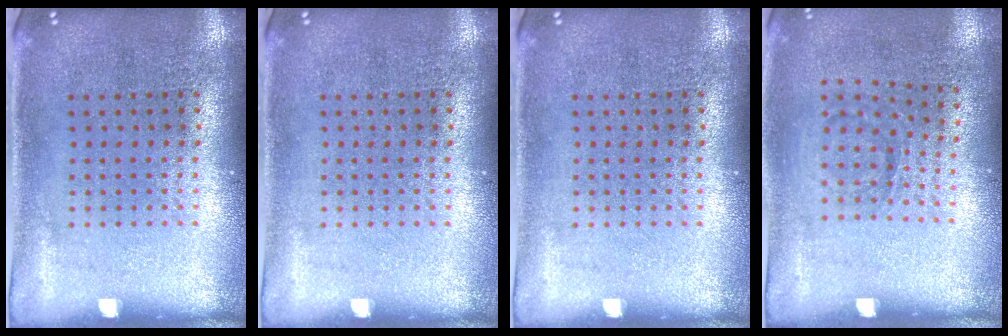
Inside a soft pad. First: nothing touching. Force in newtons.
{"total": 0.0}
{"total": 0.0}
{"total": 1.0, "press": 0.7, "slide": 0.7}